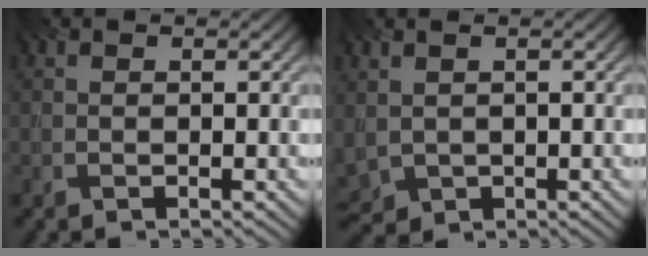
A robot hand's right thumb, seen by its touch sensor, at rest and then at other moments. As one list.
[{"total": 3.2, "force": [0.1, 2.5, 2.0], "torque": [-0.066, -0.011, 0.007]}]